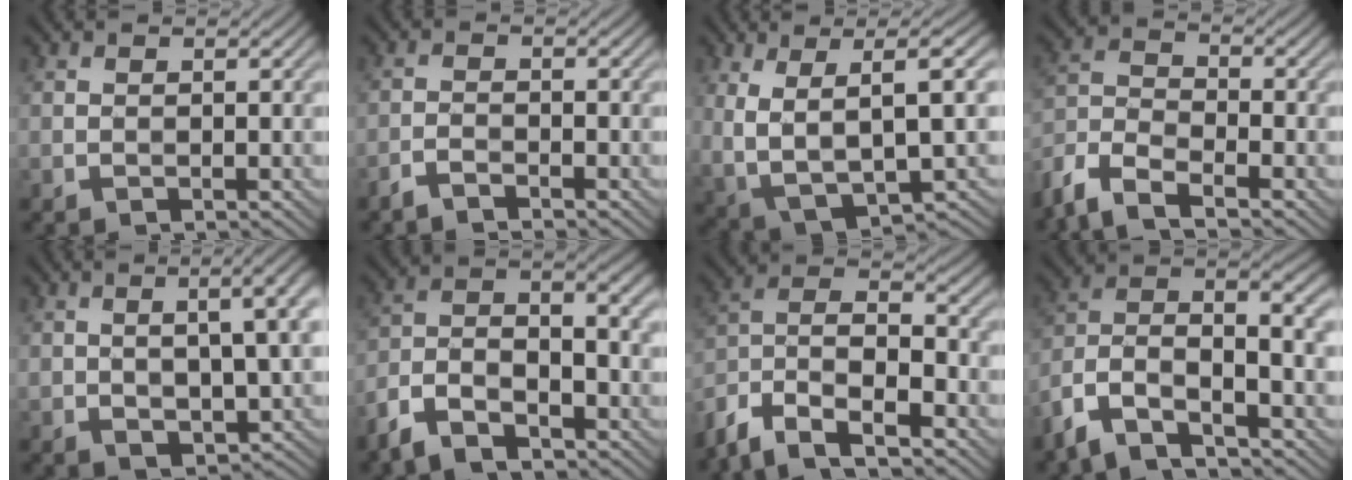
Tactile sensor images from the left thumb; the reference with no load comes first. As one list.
[{"total": 1.9, "force": [-1.7, 0.3, 0.9], "torque": [-0.020, -0.001, -0.040]}, {"total": 9.3, "force": [2.1, 3.3, 8.5], "torque": [-0.188, -0.001, 0.043]}, {"total": 7.3, "force": [-5.8, 2.2, 3.9], "torque": [-0.088, -0.009, -0.135]}, {"total": 9.5, "force": [1.2, 3.8, 8.6], "torque": [-0.133, 0.003, 0.025]}, {"total": 9.4, "force": [-4.7, 4.5, 6.7], "torque": [-0.131, -0.011, -0.097]}, {"total": 10.1, "force": [-6.9, 4.3, 5.9], "torque": [-0.115, -0.004, -0.153]}, {"total": 10.8, "force": [-4.9, 4.5, 8.5], "torque": [-0.161, -0.004, -0.108]}]